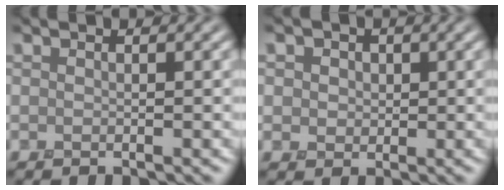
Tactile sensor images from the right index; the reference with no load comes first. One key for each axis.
{"total": 3.2, "fx": 1.0, "fy": 2.7, "fz": 1.5, "tx": -0.032, "ty": 0.010, "tz": 0.008}